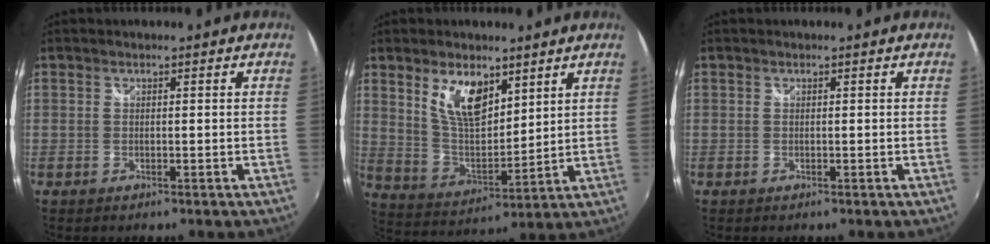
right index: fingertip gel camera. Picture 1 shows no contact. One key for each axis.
{"total": 10.9, "fx": 6.0, "fy": 5.2, "fz": 7.5, "tx": -0.138, "ty": 0.004, "tz": 0.122}
{"total": 0.0}